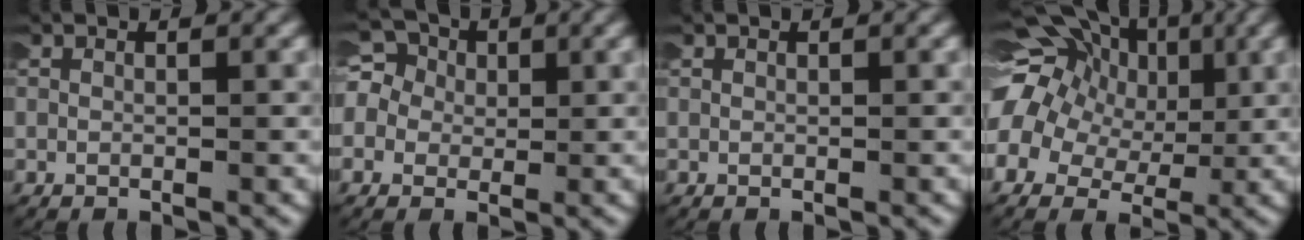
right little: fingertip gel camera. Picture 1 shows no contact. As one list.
[{"total": 7.3, "force": [1.2, 6.6, 3.0], "torque": [-0.091, -0.008, 0.008]}, {"total": 0.0}, {"total": 13.0, "force": [3.9, 10.1, 7.2], "torque": [-0.165, 0.011, 0.053]}]